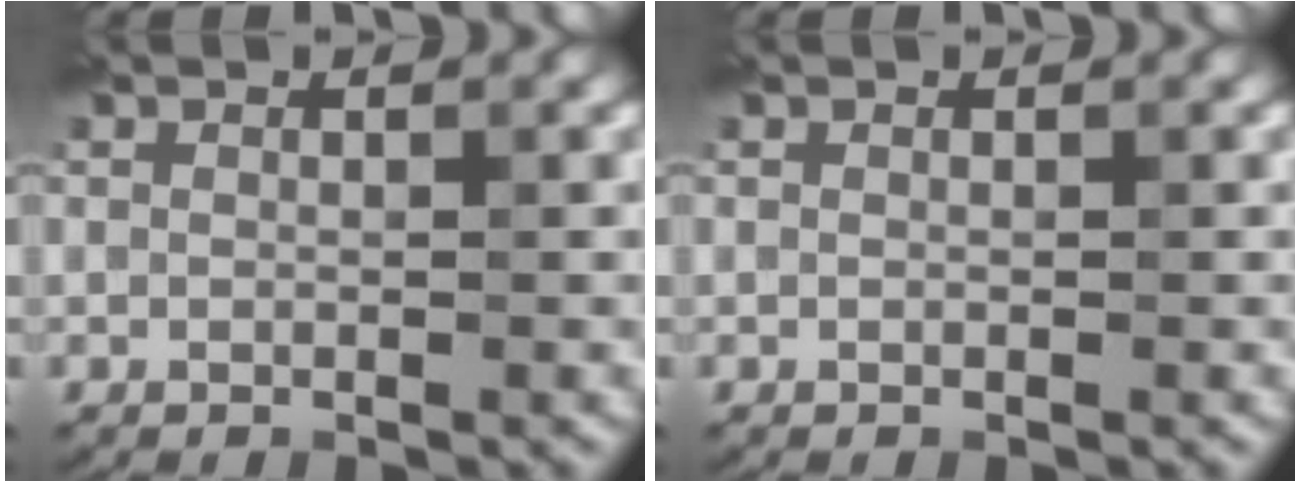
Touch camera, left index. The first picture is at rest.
{"total": 0.0}